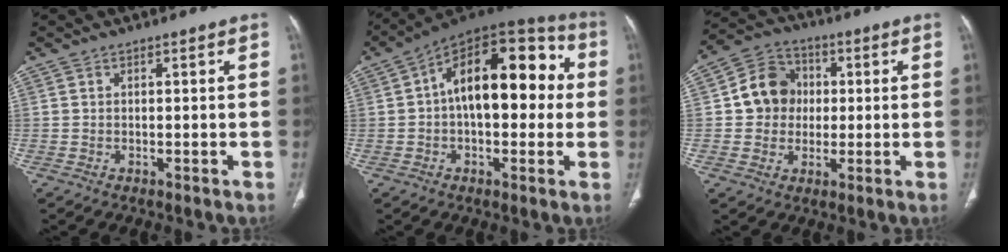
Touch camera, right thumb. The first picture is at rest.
{"total": 20.4, "force": [2.1, 11.0, 17.0], "torque": [-0.217, 0.049, 0.020]}
{"total": 9.8, "force": [0.6, 8.9, 4.2], "torque": [-0.041, 0.017, 0.000]}